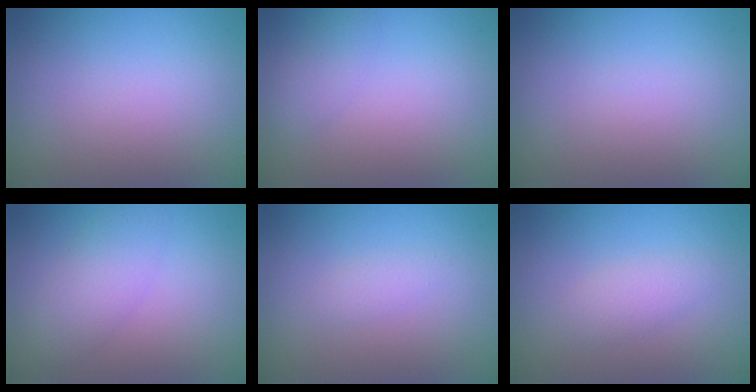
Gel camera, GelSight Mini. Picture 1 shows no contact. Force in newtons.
{"total": 1.2, "press": 1.2, "slide": 0.1}
{"total": 0.0}
{"total": 2.9, "press": 2.9, "slide": 0.2}
{"total": 0.9, "press": 0.9, "slide": 0.0}
{"total": 1.7, "press": 1.7, "slide": 0.1}